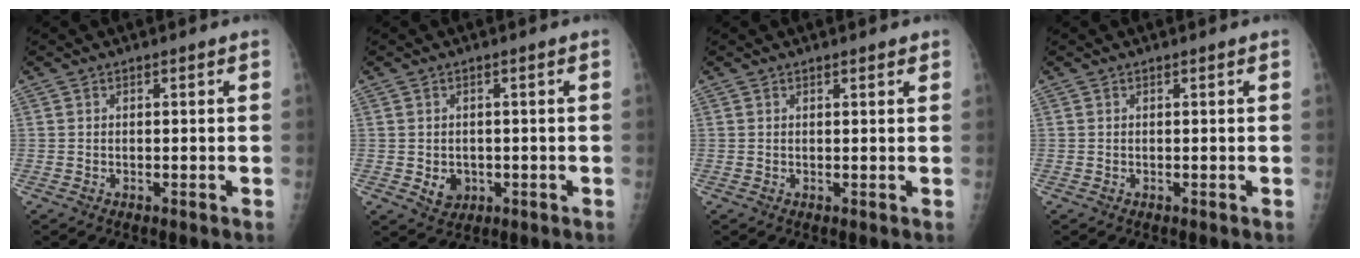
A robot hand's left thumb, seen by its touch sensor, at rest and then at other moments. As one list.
[{"total": 3.2, "force": [-0.5, 2.7, 1.6], "torque": [-0.011, -0.001, 0.003]}, {"total": 1.4, "force": [1.1, 0.3, 0.8], "torque": [-0.008, -0.002, 0.013]}, {"total": 0.0}]